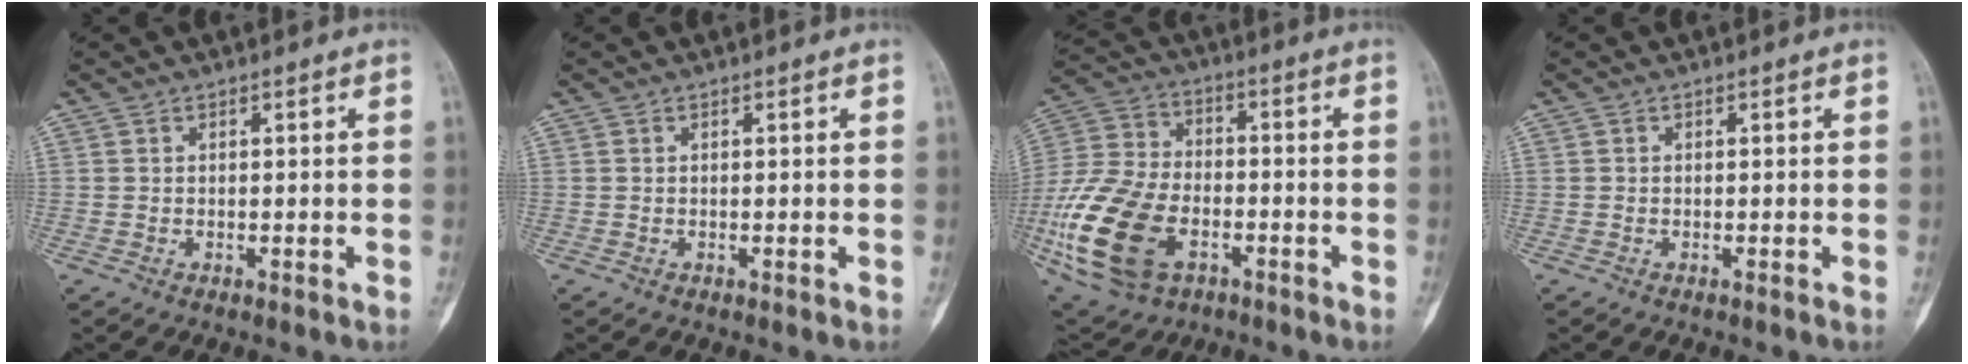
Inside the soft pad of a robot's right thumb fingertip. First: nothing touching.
{"total": 0.0}
{"total": 21.9, "force": [-7.0, 13.7, 15.5], "torque": [-0.330, 0.012, -0.117]}
{"total": 0.0}